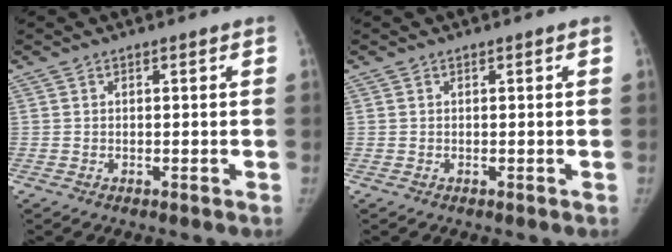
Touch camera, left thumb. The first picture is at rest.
{"total": 0.0}